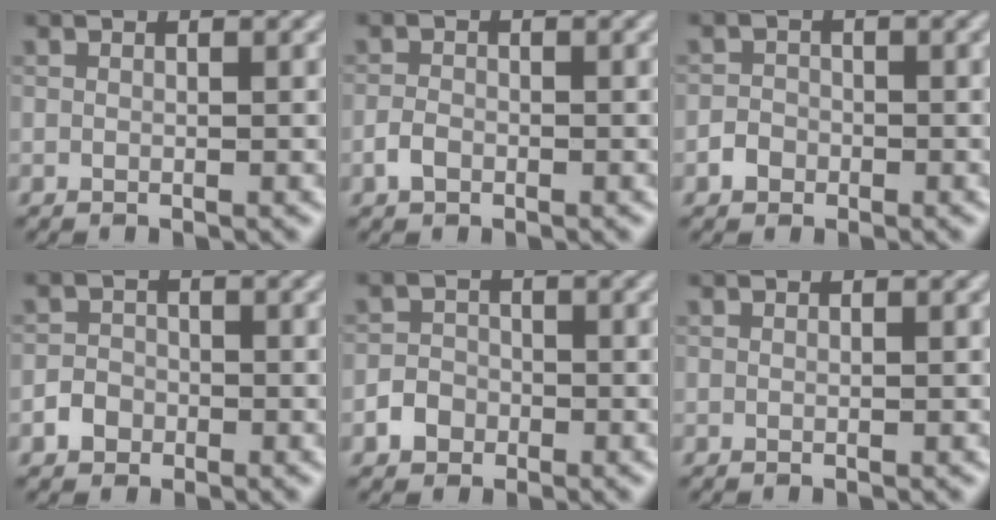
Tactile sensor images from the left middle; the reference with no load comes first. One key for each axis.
{"total": 1.3, "fx": -0.7, "fy": 0.8, "fz": 0.7, "tx": -0.011, "ty": 0.004, "tz": -0.018}
{"total": 1.5, "fx": -0.7, "fy": 1.2, "fz": 0.3, "tx": 0.003, "ty": 0.006, "tz": -0.018}
{"total": 1.8, "fx": -0.9, "fy": 1.5, "fz": 0.5, "tx": 0.004, "ty": 0.006, "tz": -0.024}
{"total": 2.2, "fx": -1.1, "fy": 1.8, "fz": 0.6, "tx": 0.004, "ty": 0.005, "tz": -0.025}
{"total": 0.0}